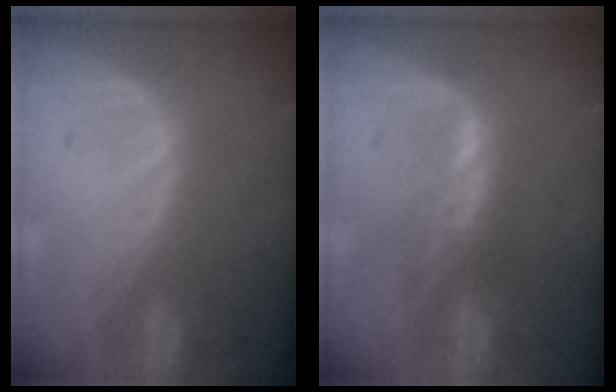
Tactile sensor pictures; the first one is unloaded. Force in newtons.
{"total": 2.9, "press": 2.9, "slide": 0.2}